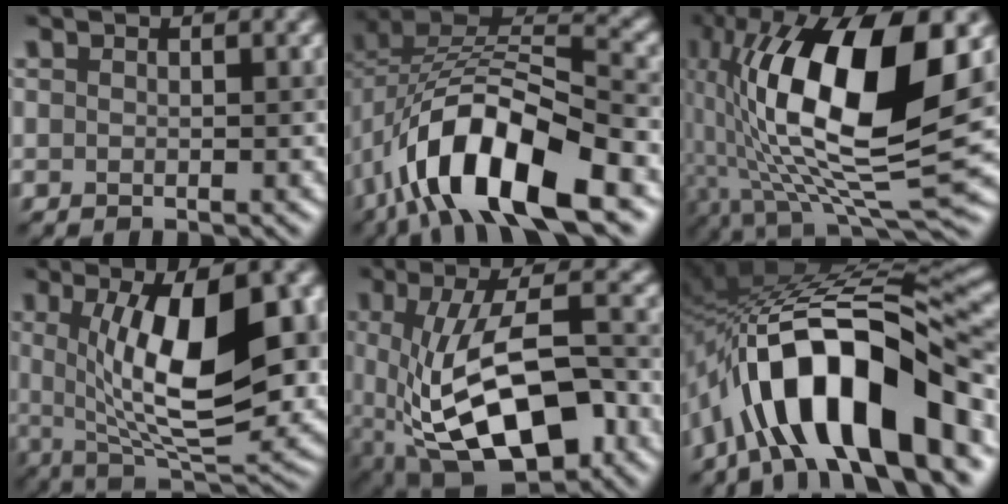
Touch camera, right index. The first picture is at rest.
{"total": 11.9, "force": [-5.6, 5.0, 9.3], "torque": [-0.161, 0.015, -0.103]}
{"total": 16.3, "force": [2.5, 6.2, 14.9], "torque": [-0.267, 0.013, 0.035]}
{"total": 11.7, "force": [1.8, 4.0, 10.9], "torque": [-0.158, 0.000, 0.035]}
{"total": 12.6, "force": [-2.9, 5.9, 10.7], "torque": [-0.186, -0.004, -0.043]}
{"total": 13.4, "force": [-6.2, 4.9, 10.8], "torque": [-0.158, 0.026, -0.107]}